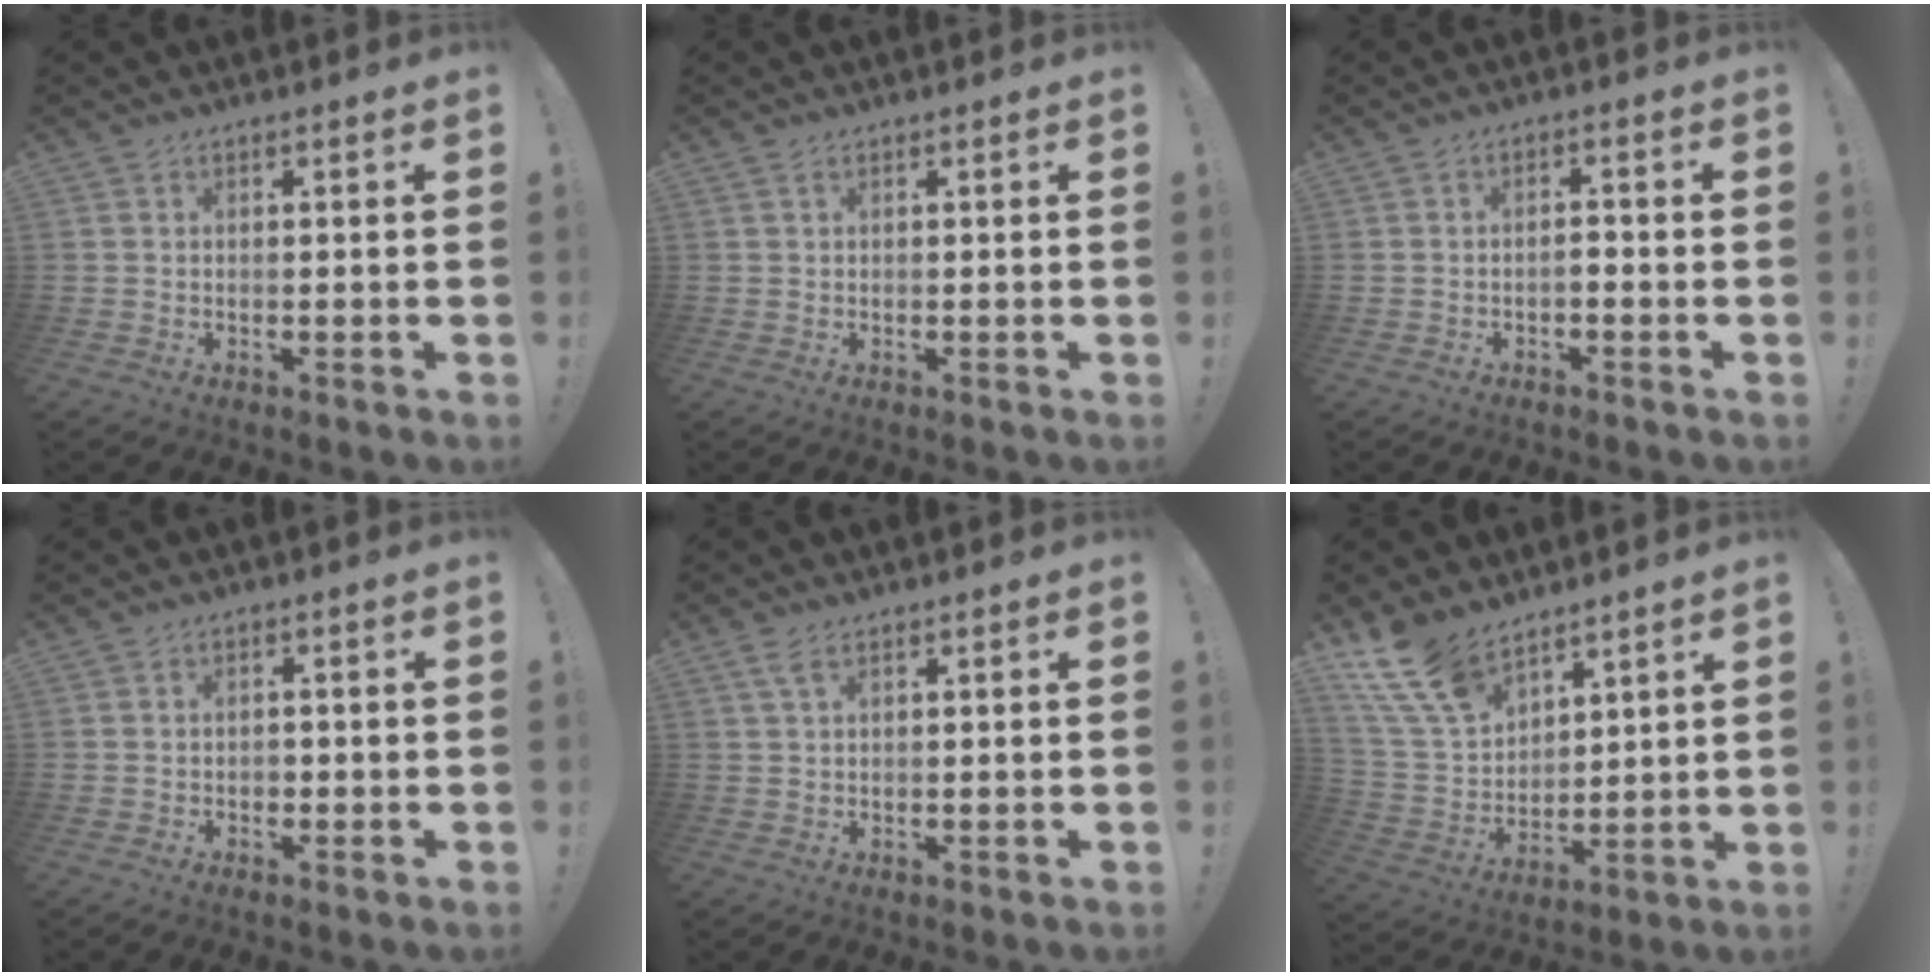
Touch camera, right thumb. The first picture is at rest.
{"total": 0.6, "force": [0.4, 0.3, 0.4], "torque": [-0.010, 0.001, 0.007]}
{"total": 2.1, "force": [-1.4, 0.5, 1.5], "torque": [-0.031, 0.008, -0.024]}
{"total": 1.6, "force": [-0.8, 1.2, 0.7], "torque": [-0.019, 0.005, -0.013]}
{"total": 3.1, "force": [1.7, 1.4, 2.1], "torque": [-0.038, -0.004, 0.030]}
{"total": 14.7, "force": [11.1, 7.4, 6.3], "torque": [-0.140, -0.067, 0.214]}